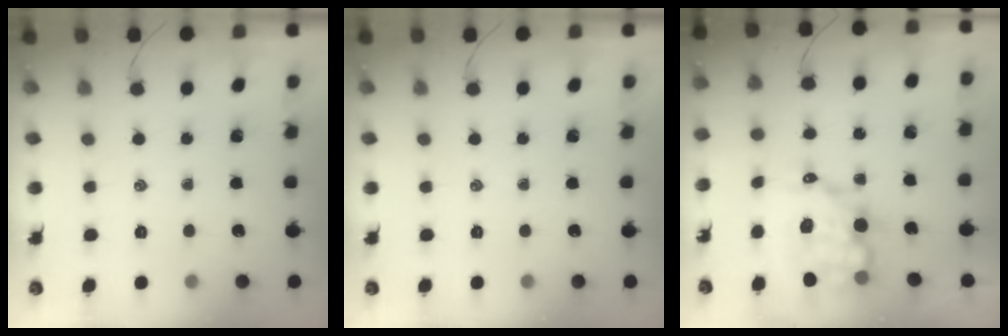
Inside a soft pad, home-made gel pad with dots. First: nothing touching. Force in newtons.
{"total": 0.0}
{"total": 10.4, "press": 10.1, "slide": 2.4}